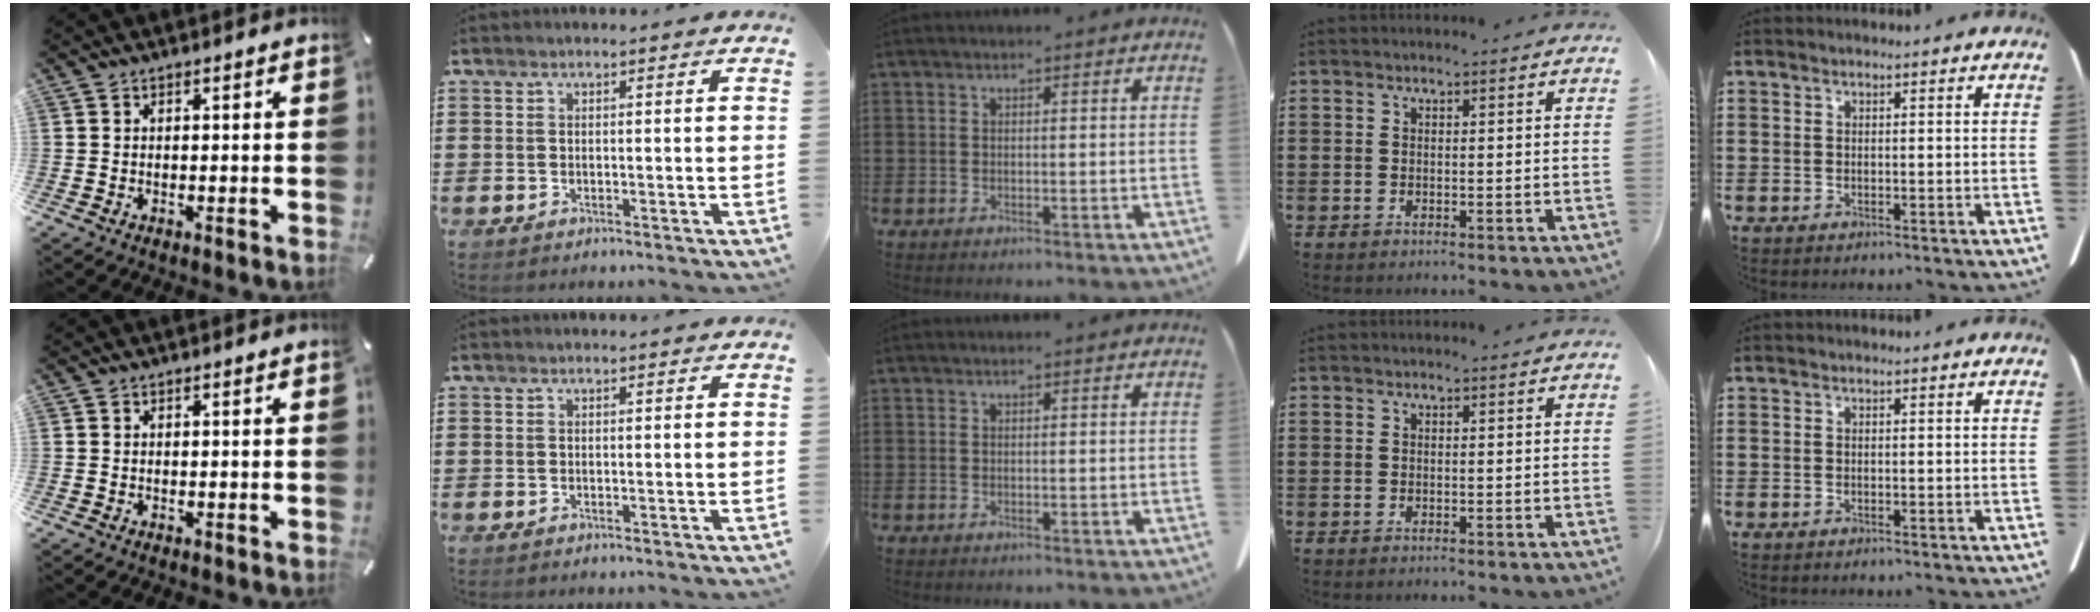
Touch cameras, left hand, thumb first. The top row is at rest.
{}